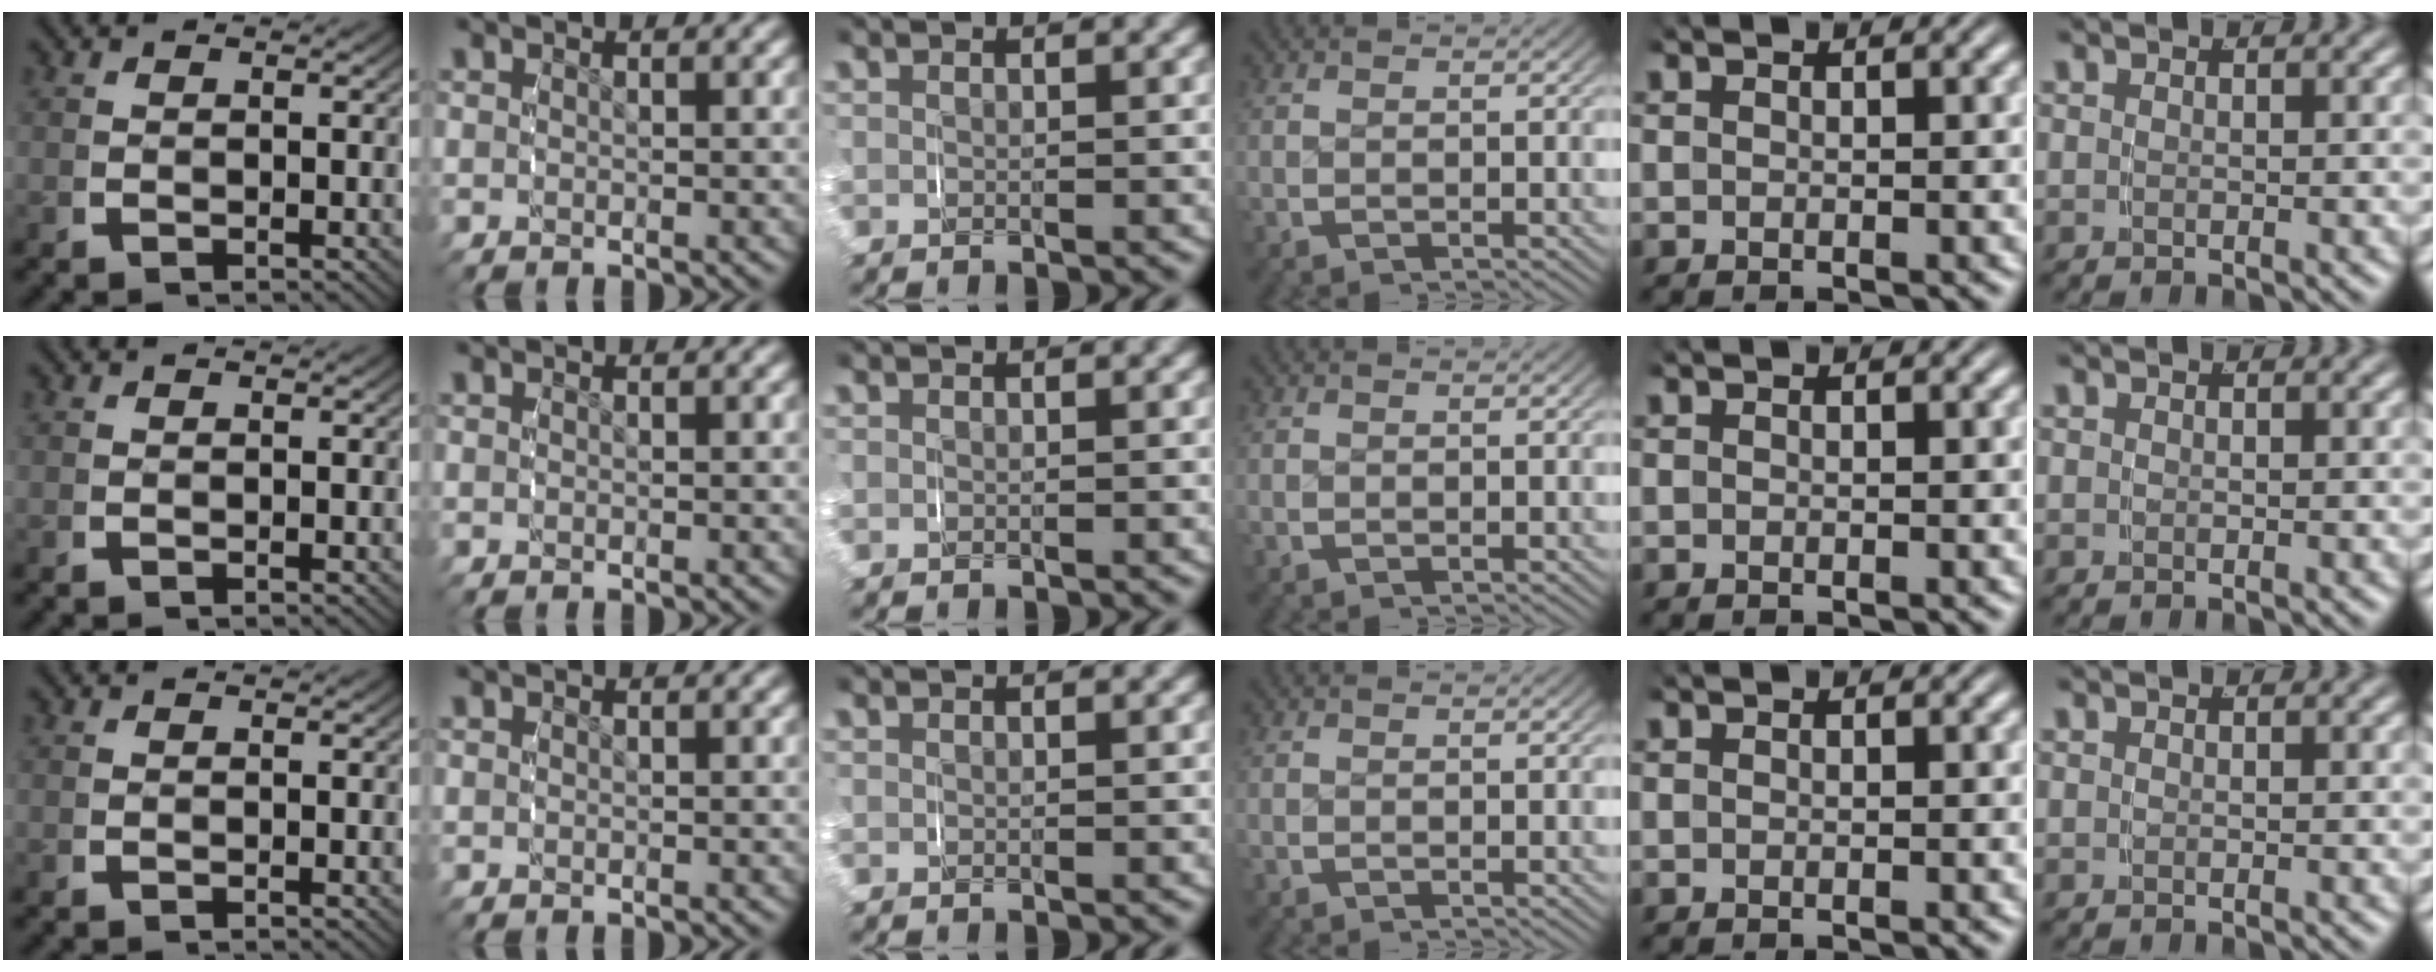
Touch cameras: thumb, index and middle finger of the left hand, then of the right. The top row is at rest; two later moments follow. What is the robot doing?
{"motion": "grasp_and_lifting", "object": "paper towel"}